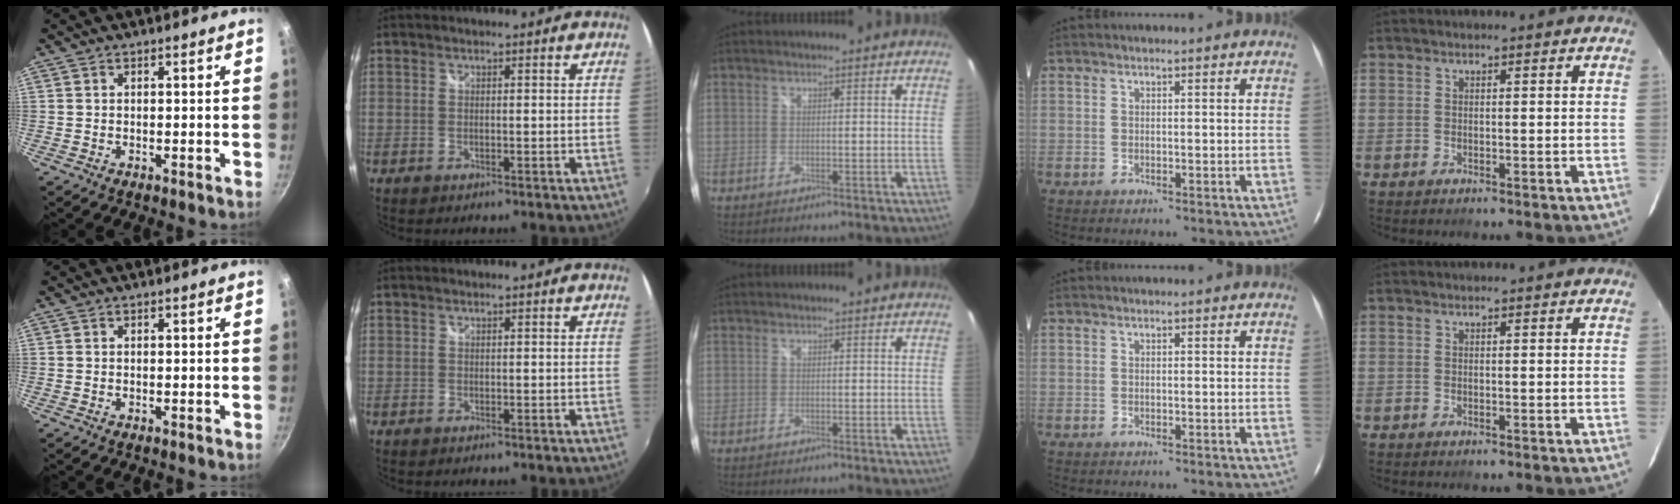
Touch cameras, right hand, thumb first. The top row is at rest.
{}